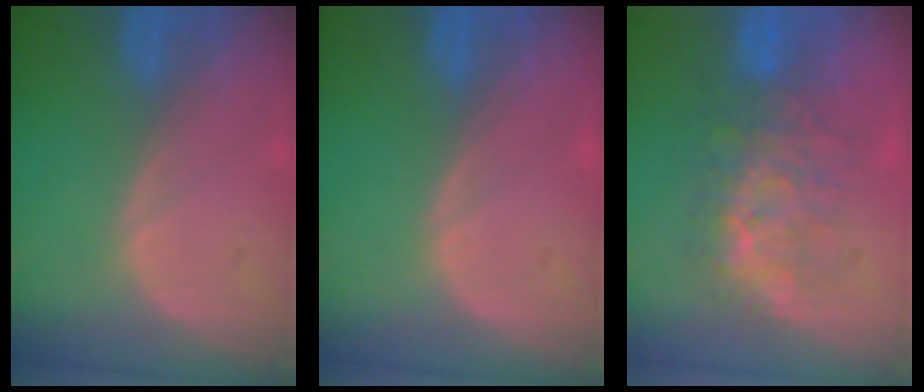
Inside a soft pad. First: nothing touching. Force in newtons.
{"total": 0.0}
{"total": 7.7, "press": 7.6, "slide": 1.4}